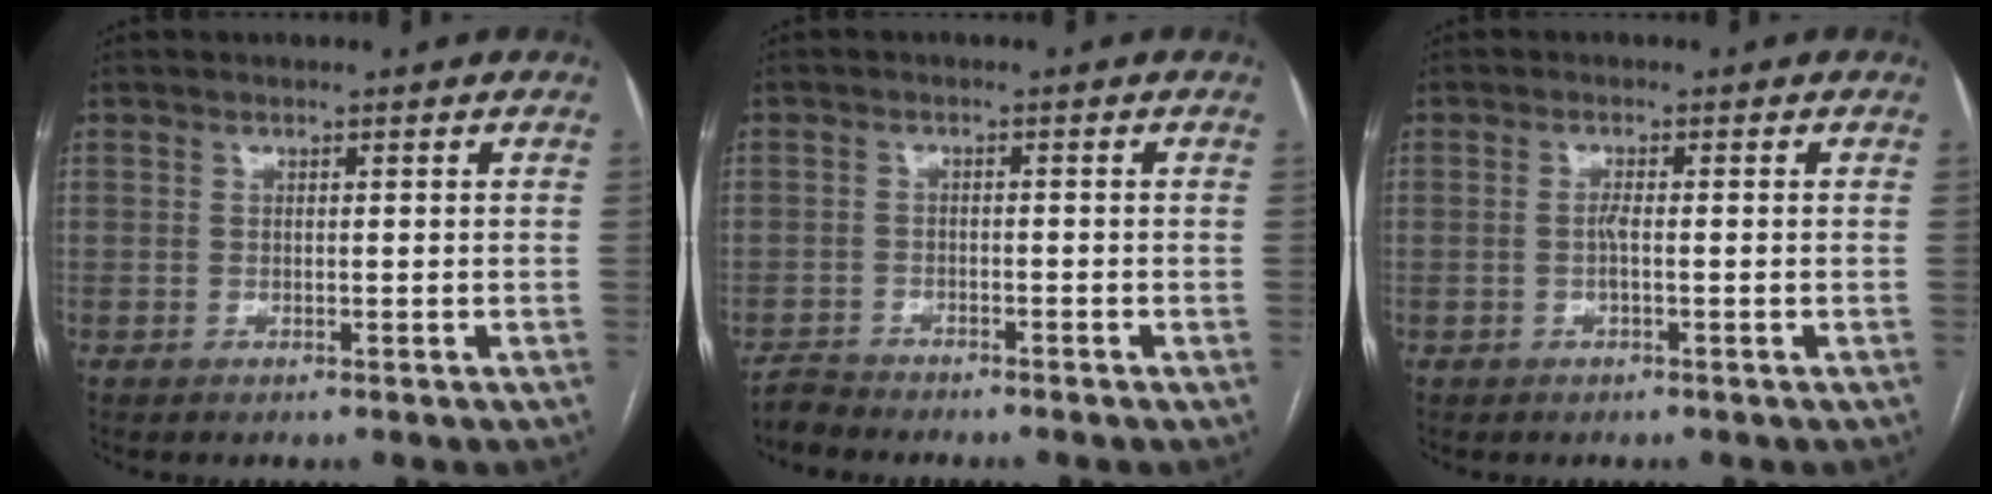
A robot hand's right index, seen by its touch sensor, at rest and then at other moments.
{"total": 2.4, "force": [-2.4, 0.3, -0.4], "torque": [0.010, -0.009, -0.045]}
{"total": 1.3, "force": [-0.3, 0.1, 1.2], "torque": [-0.024, 0.001, -0.006]}